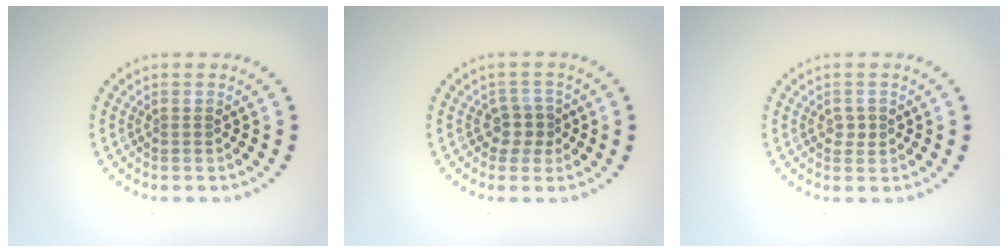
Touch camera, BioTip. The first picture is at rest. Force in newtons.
{"total": 1.8, "press": 1.5, "slide": 1.1}
{"total": 1.1, "press": 1.1, "slide": 0.3}